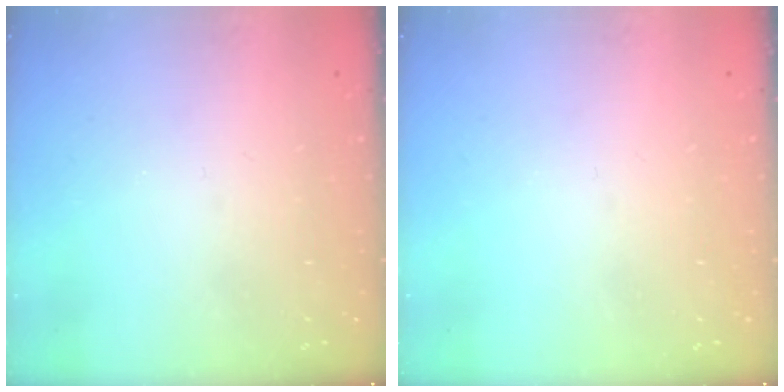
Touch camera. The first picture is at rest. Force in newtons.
{"total": 0.0}